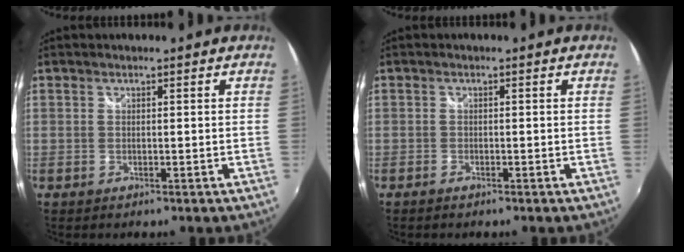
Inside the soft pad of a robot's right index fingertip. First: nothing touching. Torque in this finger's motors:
{"motor_torque": [0.13, 0.03, 0.13, 0.01]}